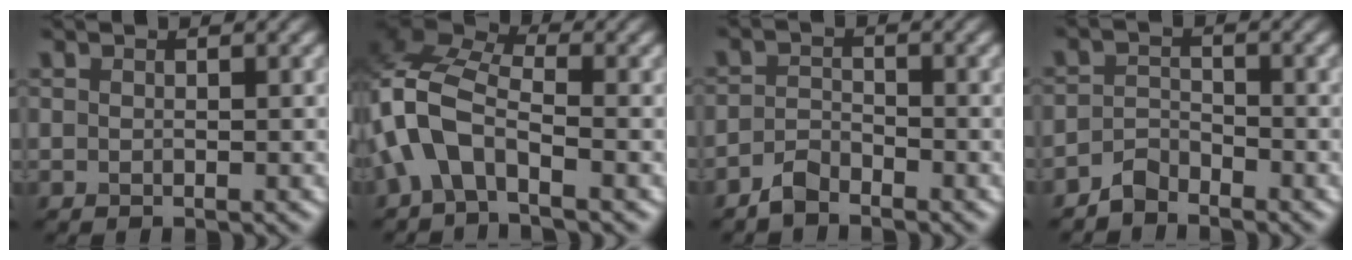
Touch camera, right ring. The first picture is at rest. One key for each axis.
{"total": 7.3, "fx": -1.9, "fy": 3.9, "fz": 5.8, "tx": -0.133, "ty": 0.016, "tz": -0.056}
{"total": 2.0, "fx": -1.7, "fy": 0.9, "fz": 0.6, "tx": -0.010, "ty": 0.008, "tz": -0.037}
{"total": 2.1, "fx": -1.9, "fy": 0.9, "fz": 0.3, "tx": -0.003, "ty": 0.012, "tz": -0.040}